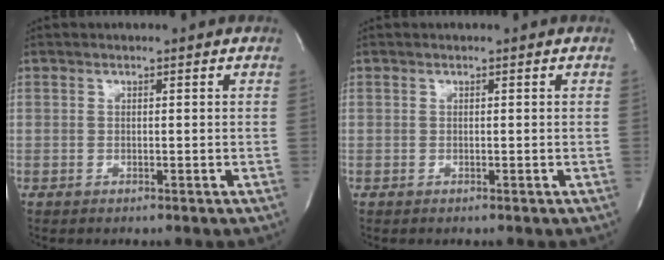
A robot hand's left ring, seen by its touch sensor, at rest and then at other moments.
{"total": 0.0}